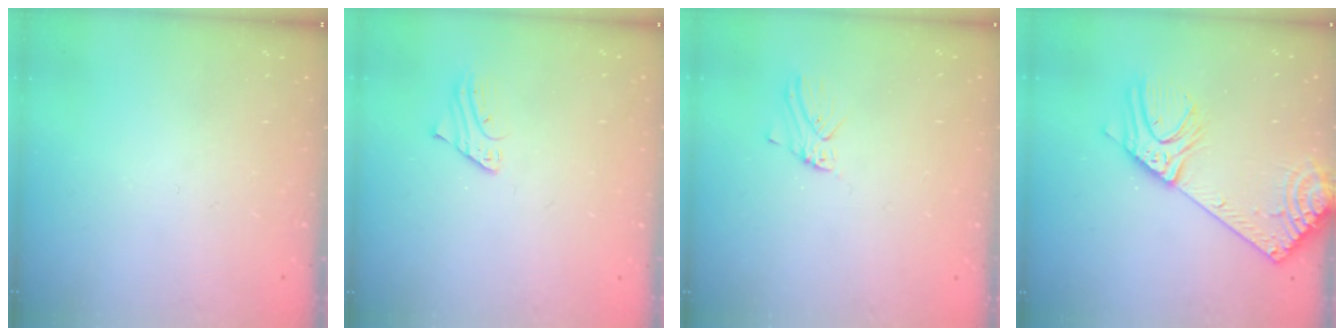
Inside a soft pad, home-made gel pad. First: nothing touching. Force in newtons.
{"total": 2.4, "press": 2.4, "slide": 0.2}
{"total": 1.4, "press": 1.4, "slide": 0.1}
{"total": 17.2, "press": 16.8, "slide": 3.6}